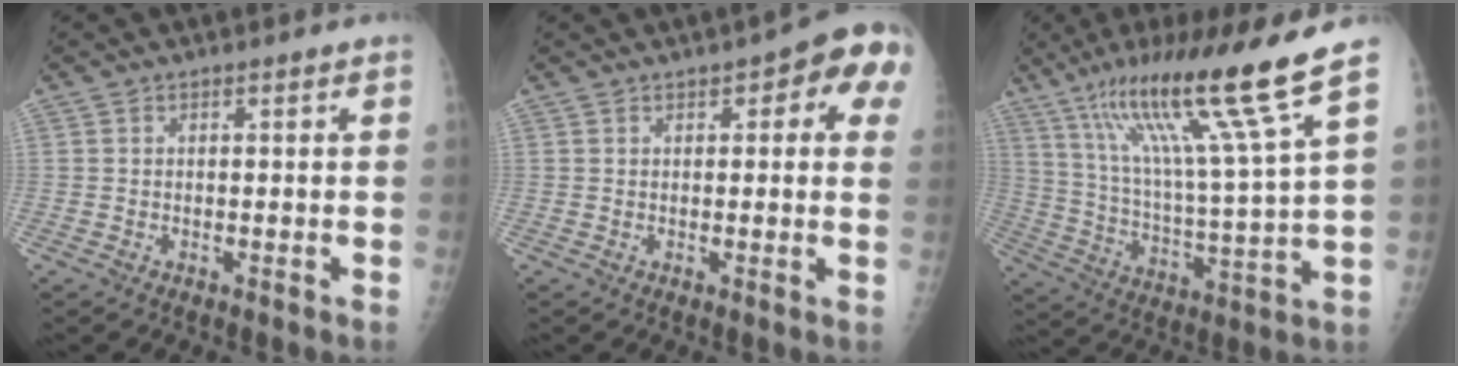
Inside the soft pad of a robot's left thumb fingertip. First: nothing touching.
{"total": 9.2, "force": [3.6, 3.4, 7.7], "torque": [-0.058, 0.002, 0.030]}
{"total": 20.0, "force": [13.3, -0.1, 14.9], "torque": [-0.239, -0.062, 0.230]}